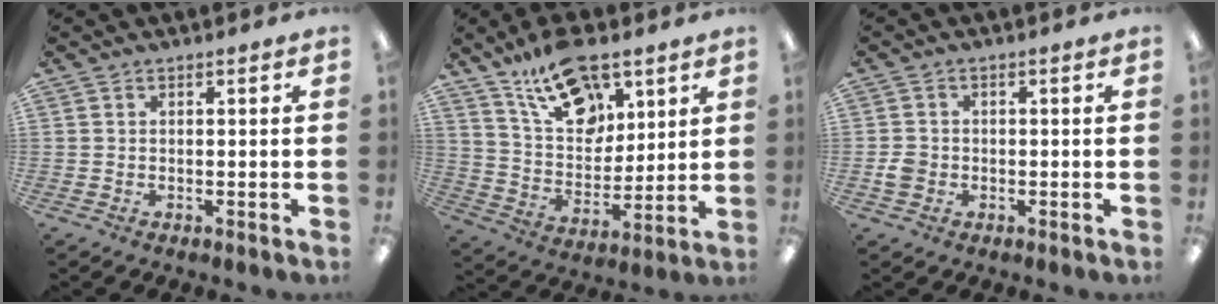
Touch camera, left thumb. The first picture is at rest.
{"total": 17.1, "force": [11.5, 9.1, 8.9], "torque": [-0.150, -0.053, 0.207]}
{"total": 3.0, "force": [-0.8, 2.7, 1.2], "torque": [-0.010, 0.002, -0.017]}